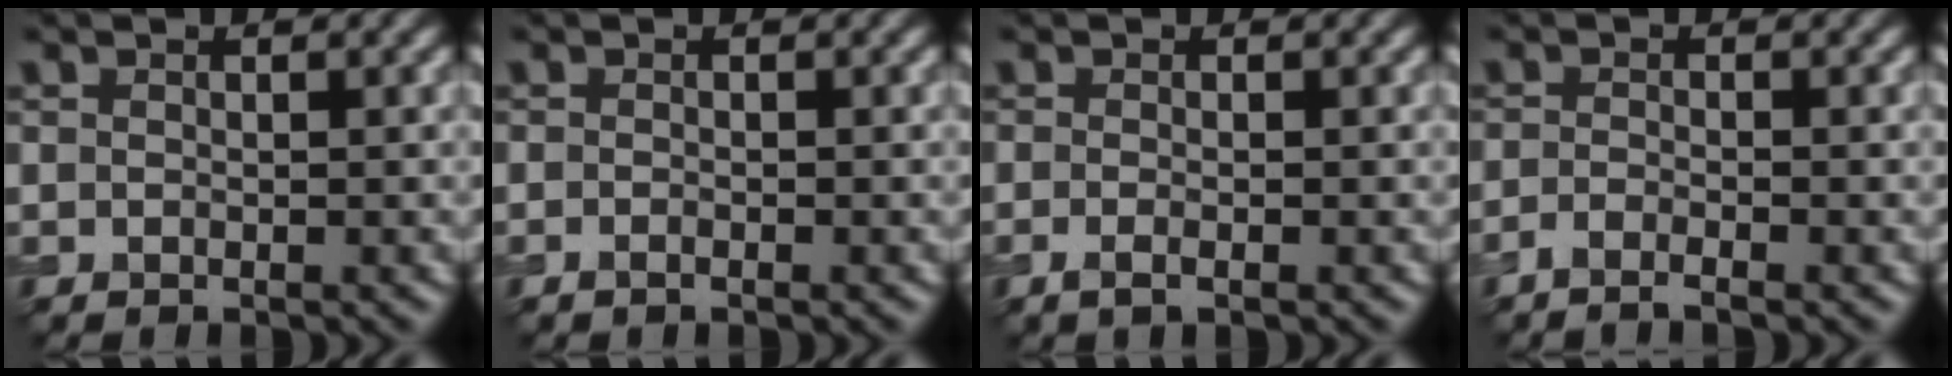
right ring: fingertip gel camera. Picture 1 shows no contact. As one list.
[{"total": 0.0}, {"total": 0.8, "force": [-0.3, 0.0, 0.8], "torque": [-0.016, -0.006, -0.006]}, {"total": 1.1, "force": [-1.0, -0.2, 0.4], "torque": [-0.010, -0.004, -0.024]}]